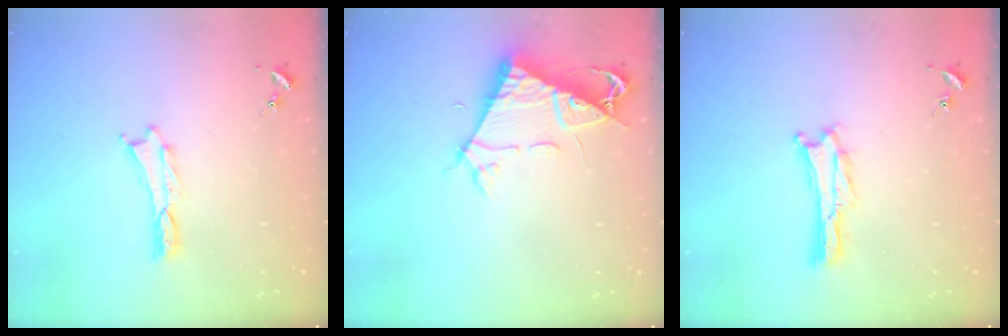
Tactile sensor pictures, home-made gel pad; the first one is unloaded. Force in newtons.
{"total": 7.6, "press": 7.6, "slide": 1.0}
{"total": 0.0}